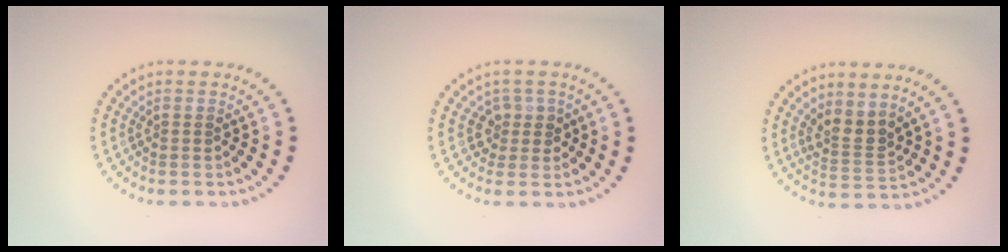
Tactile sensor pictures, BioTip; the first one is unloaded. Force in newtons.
{"total": 1.8, "press": 1.4, "slide": 1.1}
{"total": 2.5, "press": 2.0, "slide": 1.6}